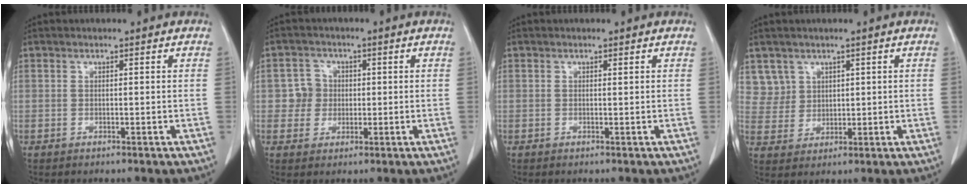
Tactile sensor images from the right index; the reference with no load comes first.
{"total": 3.7, "force": [0.1, 3.7, 0.3], "torque": [0.006, 0.012, 0.004]}
{"total": 0.0}
{"total": 4.9, "force": [2.8, 3.9, -0.4], "torque": [0.022, 0.003, 0.060]}